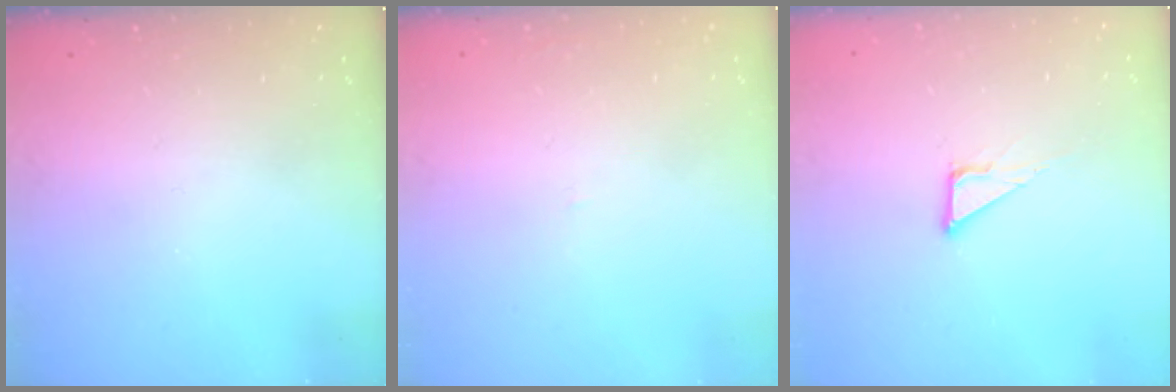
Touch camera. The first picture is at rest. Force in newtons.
{"total": 0.9, "press": 0.9, "slide": 0.1}
{"total": 5.0, "press": 5.0, "slide": 0.1}